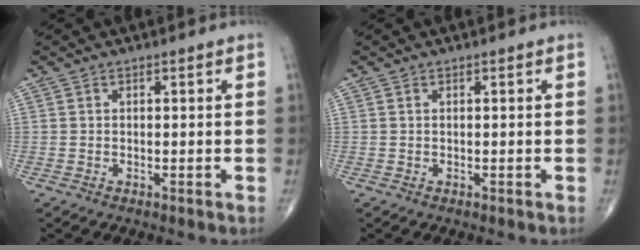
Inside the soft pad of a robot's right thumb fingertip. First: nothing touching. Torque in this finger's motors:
{"motor_torque": [0.41, 0.25, 0.03, -0.21, 0.00]}